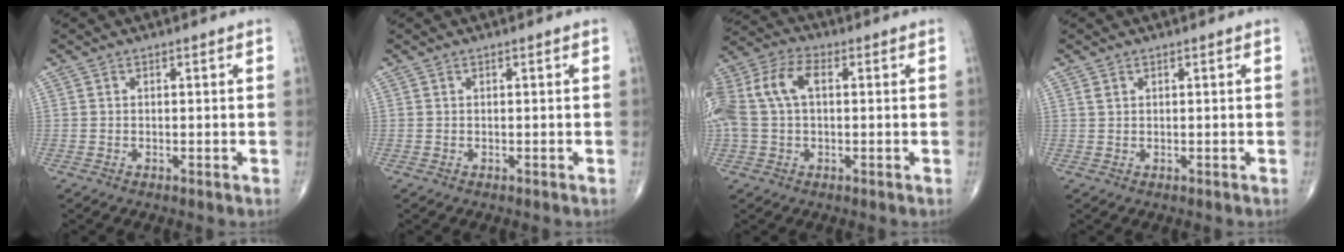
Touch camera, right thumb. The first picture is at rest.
{"total": 0.0}
{"total": 13.0, "force": [2.0, 7.9, 10.2], "torque": [-0.241, 0.038, 0.036]}
{"total": 0.8, "force": [0.5, 0.5, 0.4], "torque": [-0.007, 0.004, 0.010]}